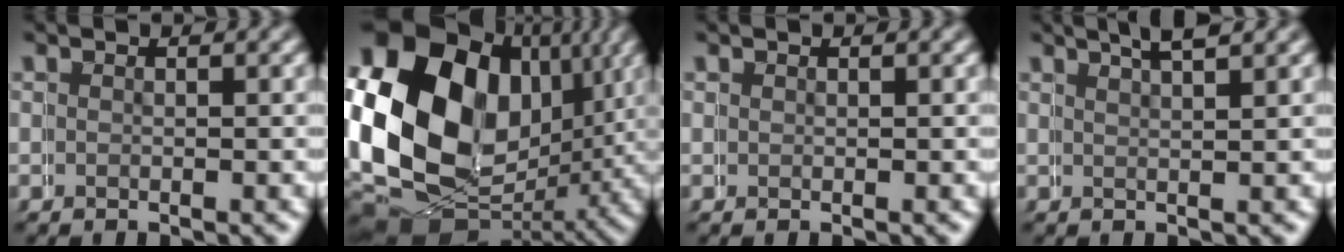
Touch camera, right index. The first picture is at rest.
{"total": 25.2, "force": [1.8, 20.0, 15.2], "torque": [-0.301, -0.048, 0.041]}
{"total": 0.0}
{"total": 2.8, "force": [2.3, -0.7, 1.4], "torque": [-0.008, 0.013, 0.039]}